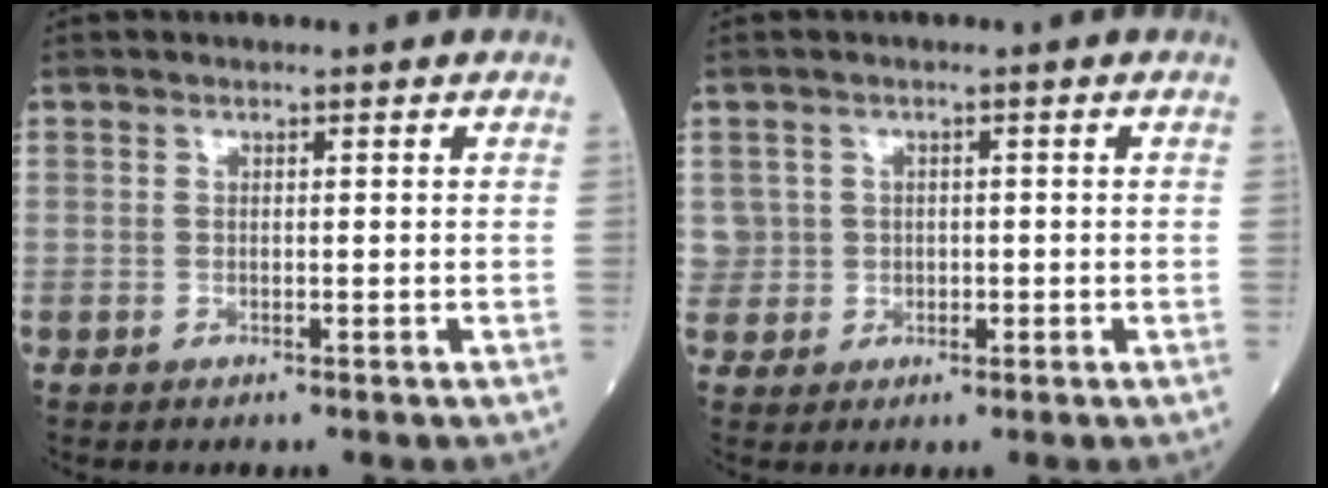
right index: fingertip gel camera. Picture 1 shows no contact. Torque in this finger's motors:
{"motor_torque": [0.04, -0.07, -0.05, 0.00]}